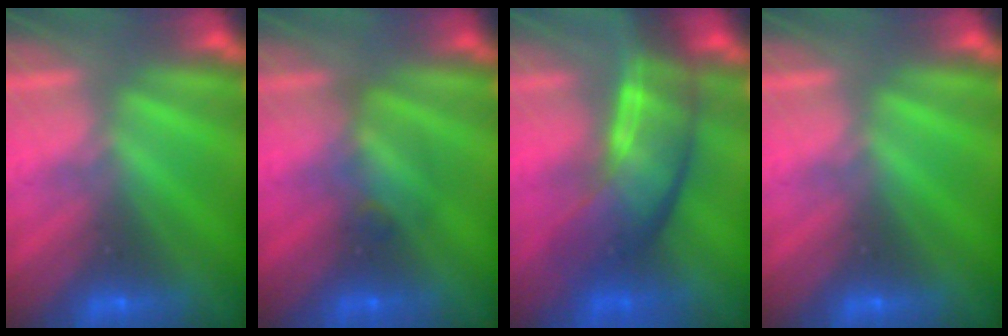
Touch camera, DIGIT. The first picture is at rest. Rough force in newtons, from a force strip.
{"total": 2.4}
{"total": 11.3}
{"total": 0.0}